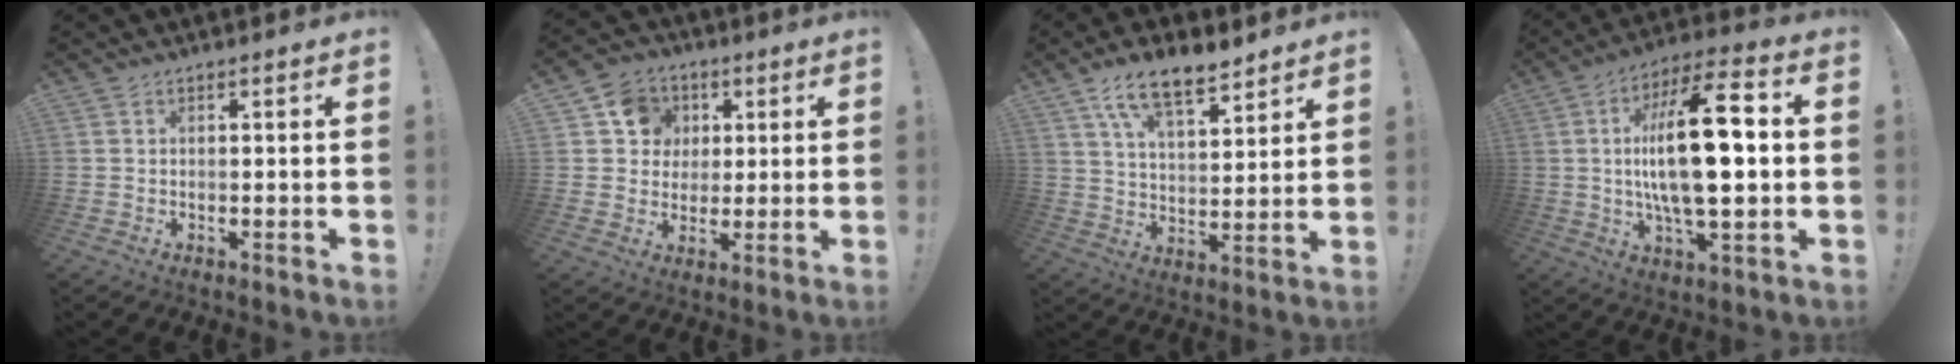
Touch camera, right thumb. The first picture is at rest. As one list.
[{"total": 10.5, "force": [3.0, 9.6, 3.1], "torque": [-0.045, -0.004, 0.063]}, {"total": 12.6, "force": [9.0, 4.6, 7.5], "torque": [-0.130, -0.044, 0.163]}, {"total": 22.1, "force": [0.5, 7.8, 20.6], "torque": [-0.366, 0.000, -0.002]}]